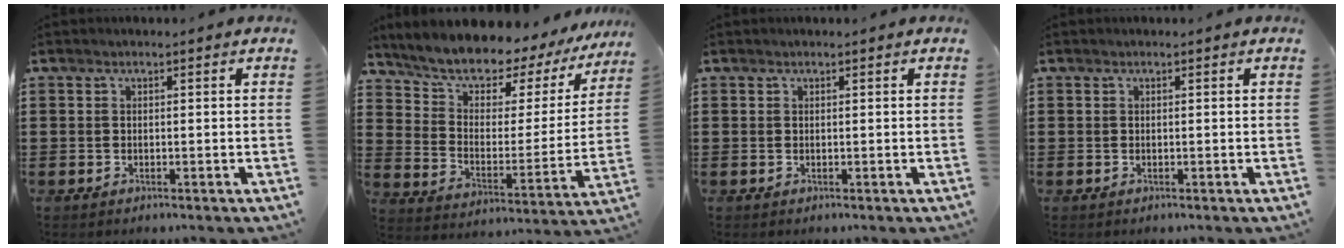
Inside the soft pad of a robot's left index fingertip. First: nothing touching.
{"total": 6.5, "force": [6.0, 2.0, 1.2], "torque": [-0.058, -0.057, 0.099]}
{"total": 0.0}
{"total": 0.0}